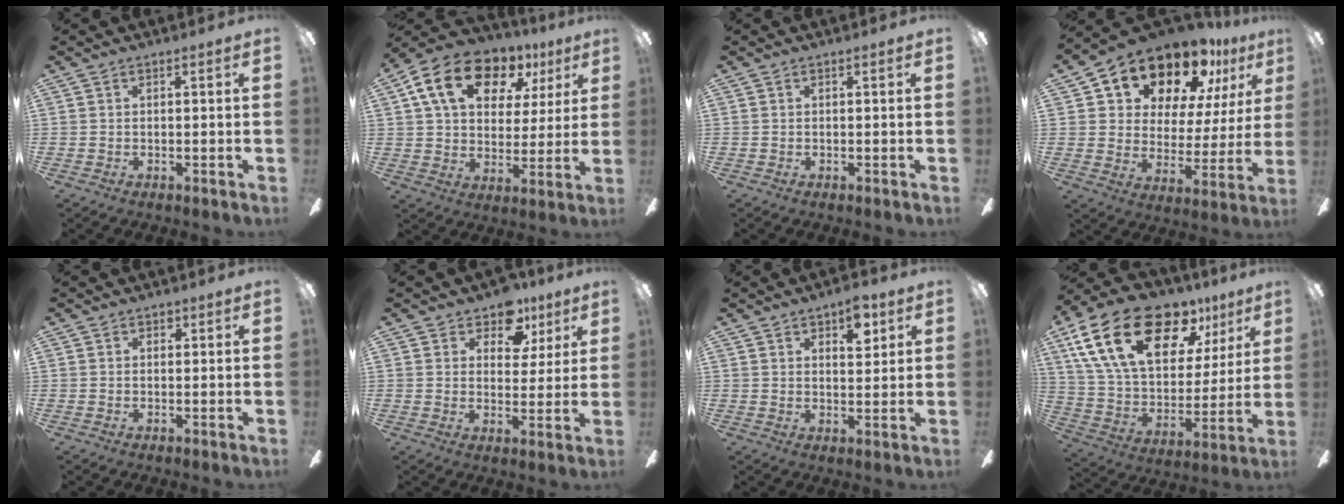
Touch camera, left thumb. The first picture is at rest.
{"total": 17.6, "force": [9.2, 11.2, 10.1], "torque": [-0.174, -0.030, 0.165]}
{"total": 0.0}
{"total": 16.6, "force": [13.5, 7.6, 6.0], "torque": [-0.121, -0.093, 0.238]}
{"total": 1.1, "force": [0.3, 0.9, 0.4], "torque": [0.001, 0.003, 0.002]}
{"total": 8.9, "force": [6.1, 5.6, 3.3], "torque": [-0.043, -0.031, 0.107]}
{"total": 6.7, "force": [3.8, 3.4, 4.4], "torque": [-0.052, -0.010, 0.061]}
{"total": 25.7, "force": [14.2, 13.8, 16.4], "torque": [-0.294, -0.071, 0.251]}